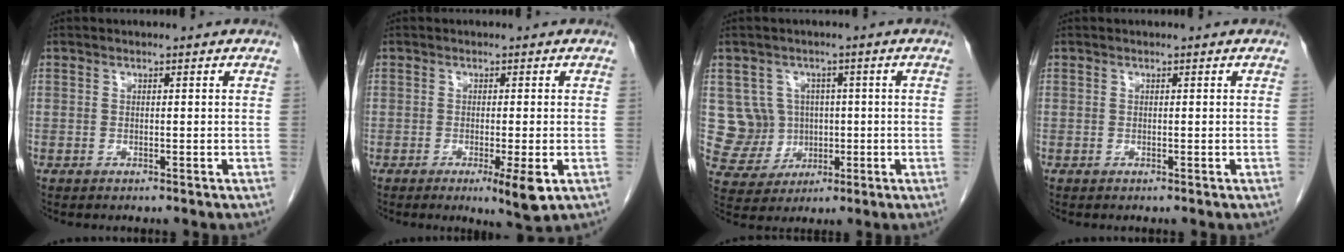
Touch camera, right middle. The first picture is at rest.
{"total": 4.6, "force": [-1.9, 0.1, 4.2], "torque": [-0.054, -0.013, -0.025]}
{"total": 6.4, "force": [0.8, 6.3, 0.7], "torque": [-0.017, 0.019, 0.028]}
{"total": 0.0}